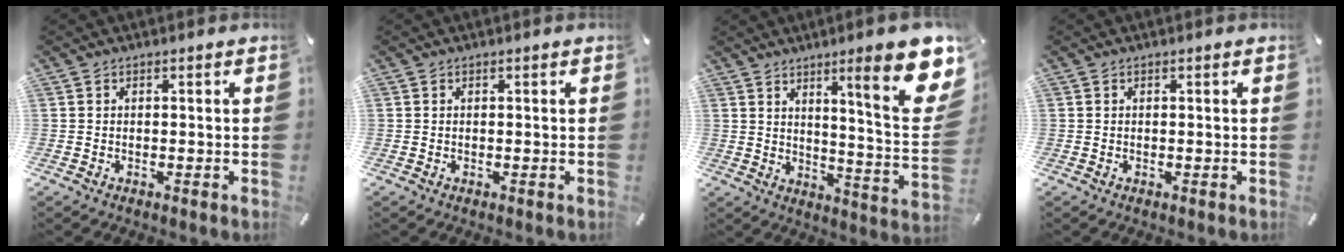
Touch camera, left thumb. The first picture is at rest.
{"total": 0.0}
{"total": 19.1, "force": [9.7, 3.5, 16.0], "torque": [-0.229, -0.067, 0.140]}
{"total": 0.0}